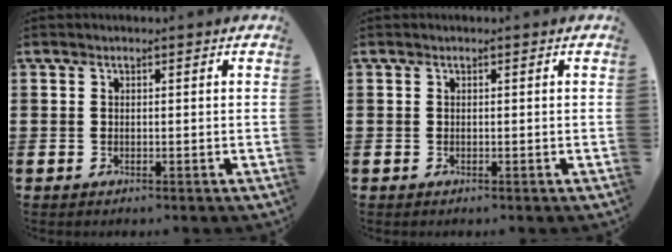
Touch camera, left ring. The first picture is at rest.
{"total": 0.0}